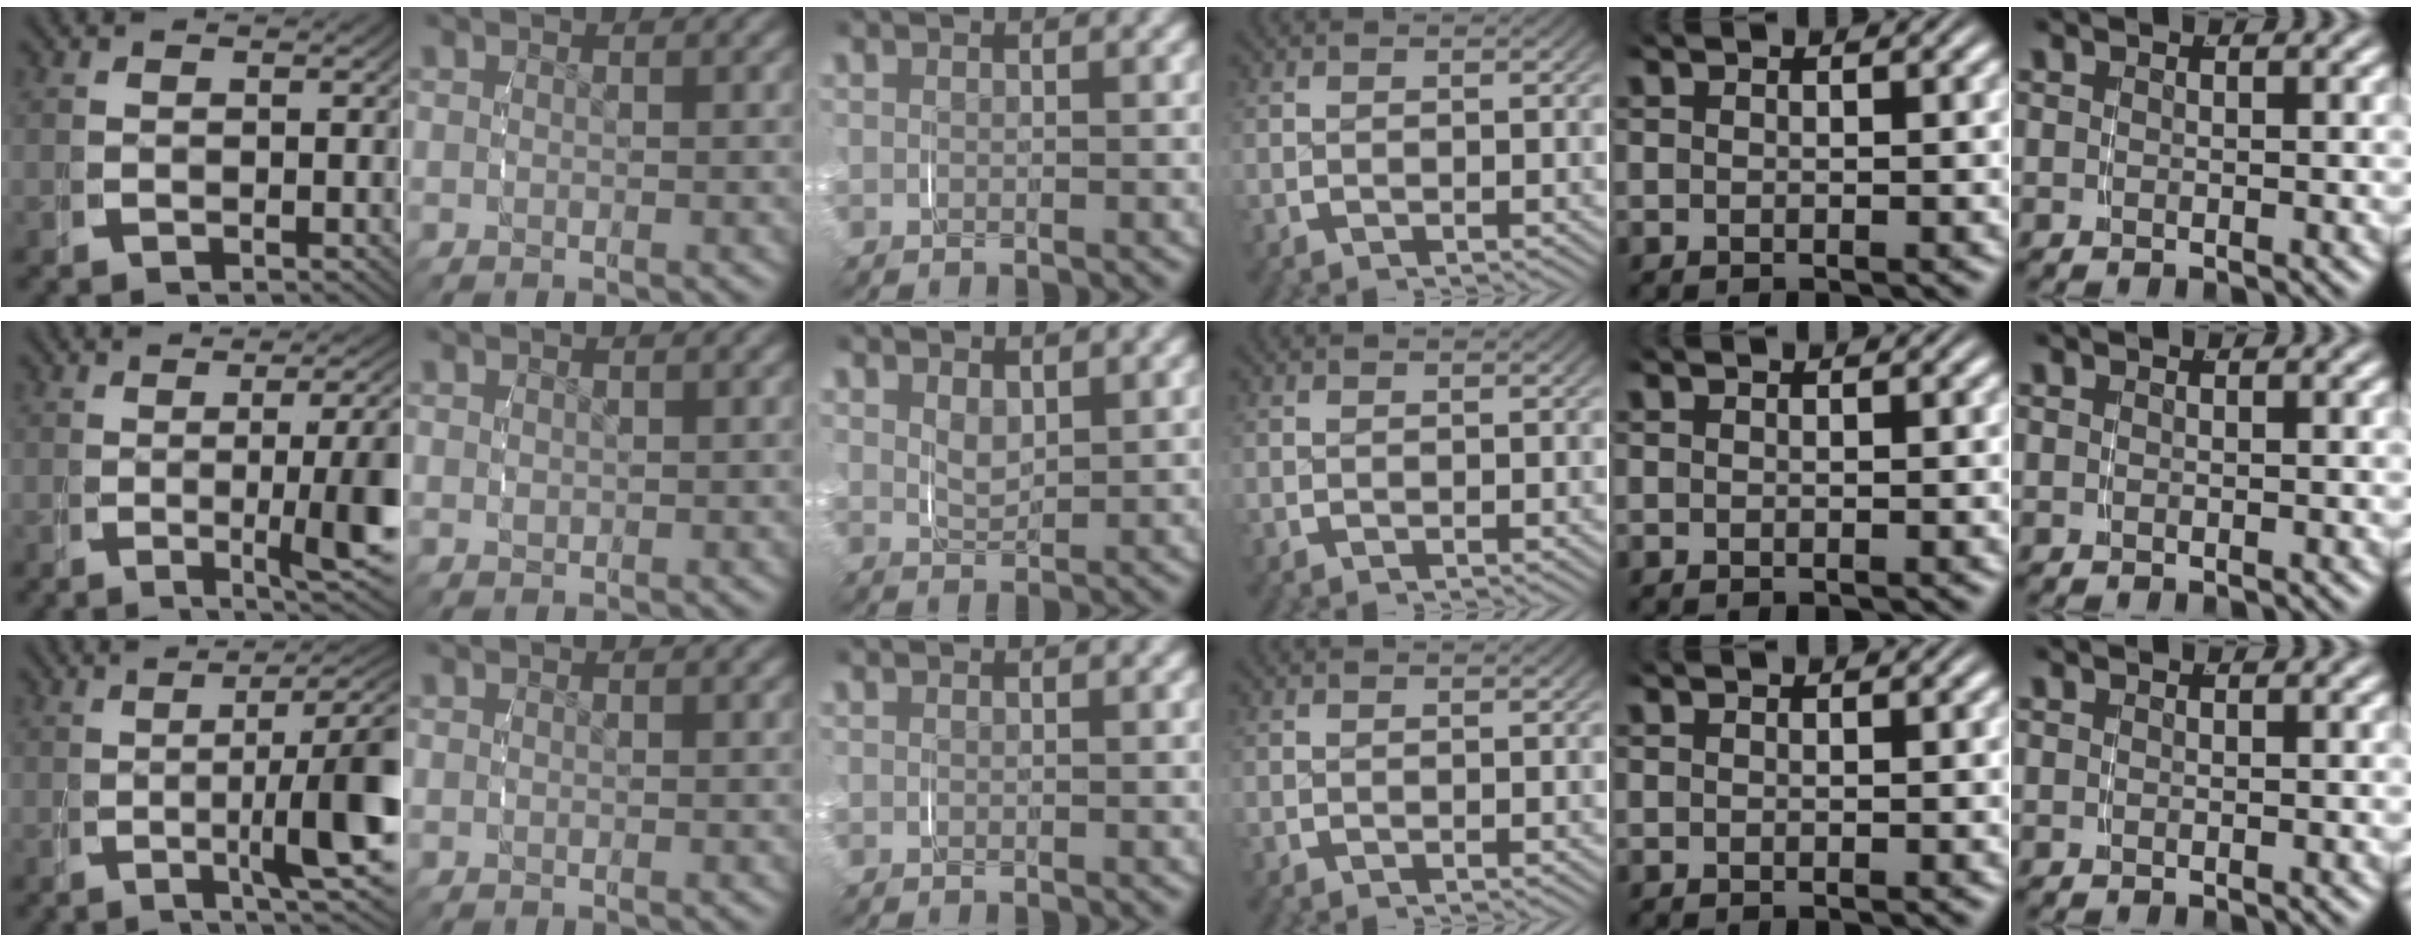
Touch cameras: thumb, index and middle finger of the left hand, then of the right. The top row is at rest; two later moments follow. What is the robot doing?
{"motion": "grasp_and_lifting", "object": "pencil case"}